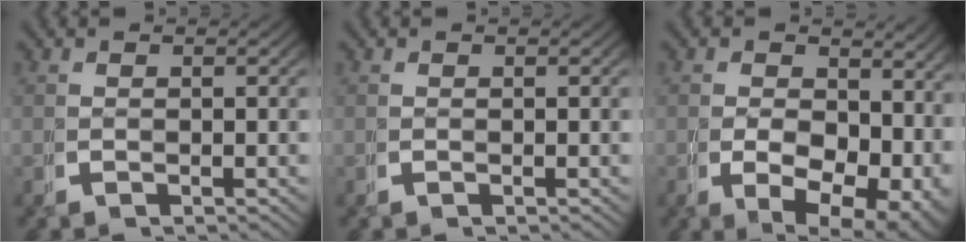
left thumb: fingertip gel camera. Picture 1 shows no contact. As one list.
[{"total": 0.0}, {"total": 8.6, "force": [0.0, 6.2, 6.0], "torque": [-0.106, -0.045, 0.015]}]